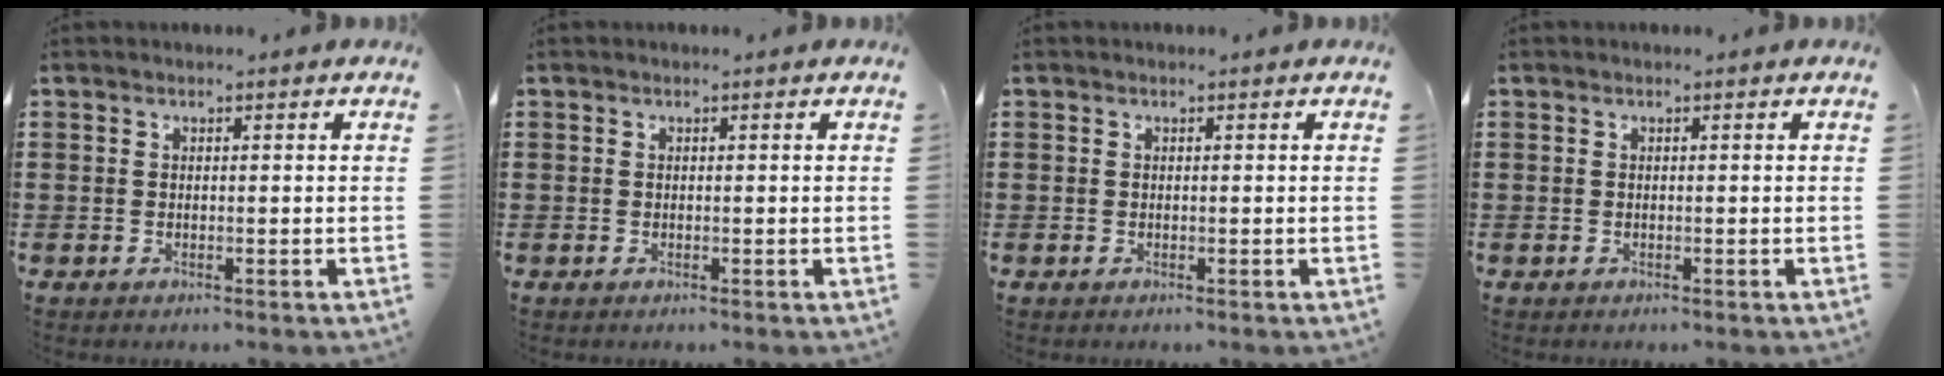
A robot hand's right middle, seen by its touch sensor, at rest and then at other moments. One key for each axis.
{"total": 0.0}
{"total": 0.0}
{"total": 0.0}